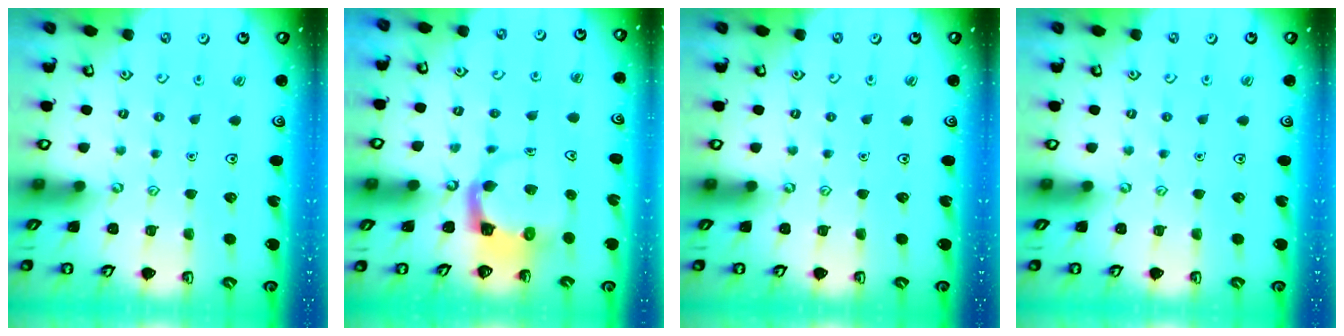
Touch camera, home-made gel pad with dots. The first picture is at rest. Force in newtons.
{"total": 3.8, "press": 3.7, "slide": 0.7}
{"total": 0.0}
{"total": 0.0}